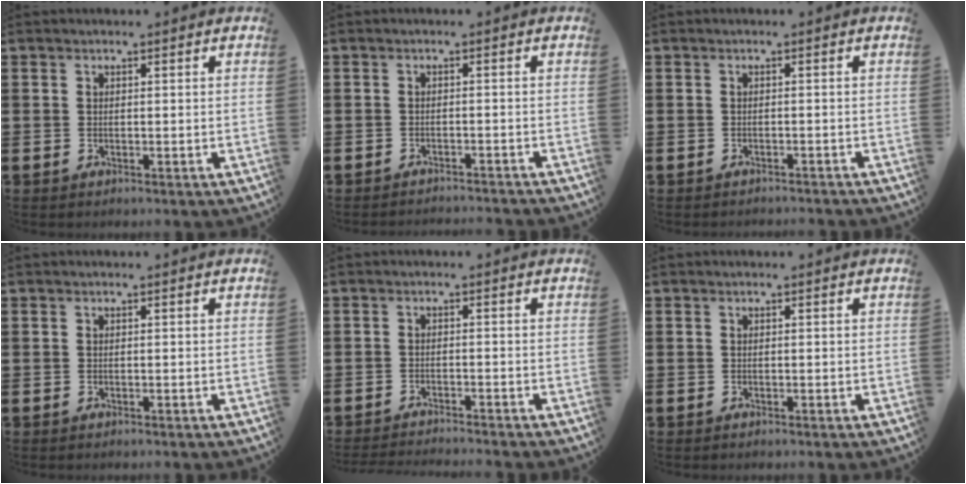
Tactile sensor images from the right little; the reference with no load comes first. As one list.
[{"total": 1.2, "force": [-1.2, -0.2, -0.1], "torque": [-0.001, 0.003, -0.025]}, {"total": 0.7, "force": [-0.7, 0.0, 0.0], "torque": [-0.001, 0.000, -0.015]}, {"total": 0.0}, {"total": 1.5, "force": [-1.5, -0.3, 0.1], "torque": [-0.001, 0.002, -0.029]}, {"total": 0.0}]